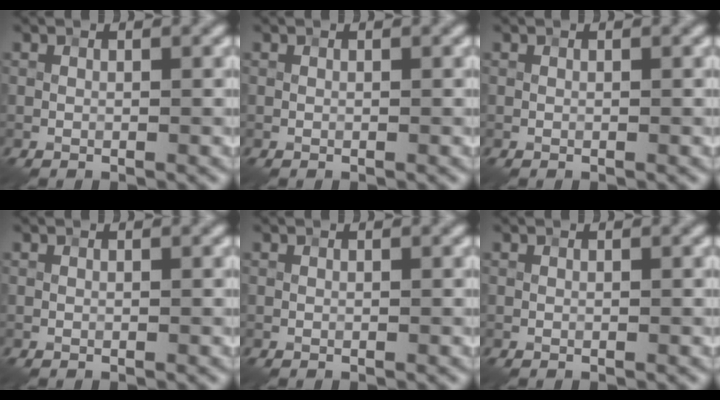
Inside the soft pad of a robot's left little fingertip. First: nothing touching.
{"total": 0.0}
{"total": 0.0}
{"total": 0.0}
{"total": 0.0}
{"total": 0.0}